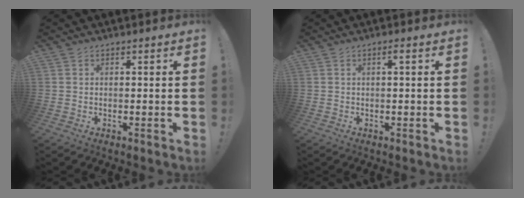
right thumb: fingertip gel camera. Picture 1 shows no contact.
{"total": 1.0, "force": [0.0, -0.2, 1.0], "torque": [-0.014, -0.001, -0.003]}